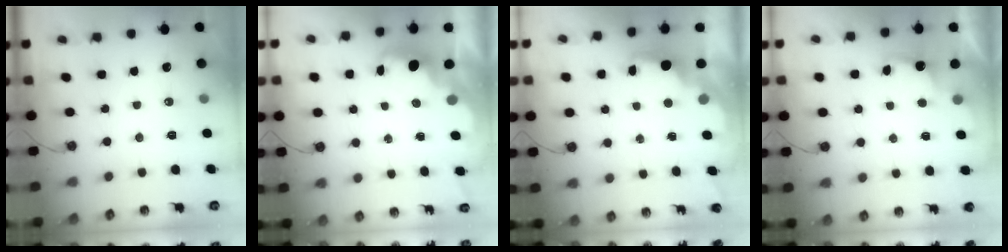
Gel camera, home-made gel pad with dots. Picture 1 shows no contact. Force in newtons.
{"total": 2.6, "press": 2.6, "slide": 0.4}
{"total": 3.3, "press": 3.3, "slide": 0.5}
{"total": 2.0, "press": 1.7, "slide": 0.9}